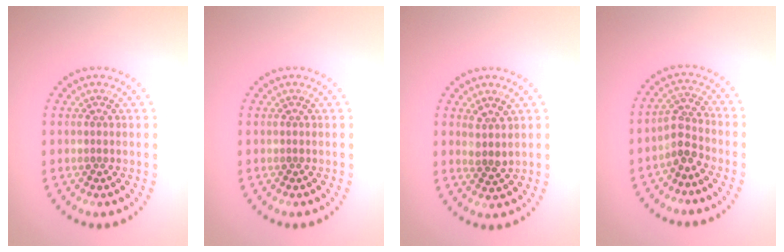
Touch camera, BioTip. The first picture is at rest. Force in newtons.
{"total": 0.0}
{"total": 1.8, "press": 1.5, "slide": 1.0}
{"total": 2.4, "press": 1.9, "slide": 1.5}